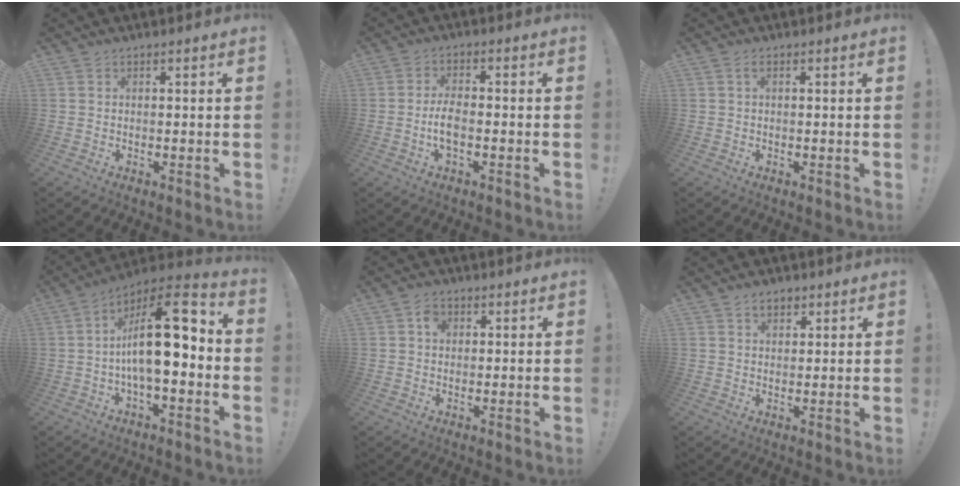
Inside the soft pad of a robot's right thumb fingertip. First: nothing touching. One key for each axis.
{"total": 5.7, "fx": -1.5, "fy": 2.2, "fz": 5.1, "tx": -0.106, "ty": -0.002, "tz": -0.027}
{"total": 1.0, "fx": 0.2, "fy": 0.0, "fz": 1.0, "tx": -0.016, "ty": 0.000, "tz": 0.001}
{"total": 19.1, "fx": -0.2, "fy": 7.6, "fz": 17.5, "tx": -0.277, "ty": 0.009, "tz": 0.001}
{"total": 2.9, "fx": 0.4, "fy": 2.4, "fz": 1.5, "tx": -0.014, "ty": 0.000, "tz": 0.004}
{"total": 3.3, "fx": 1.8, "fy": 2.2, "fz": 1.7, "tx": -0.024, "ty": -0.002, "tz": 0.031}